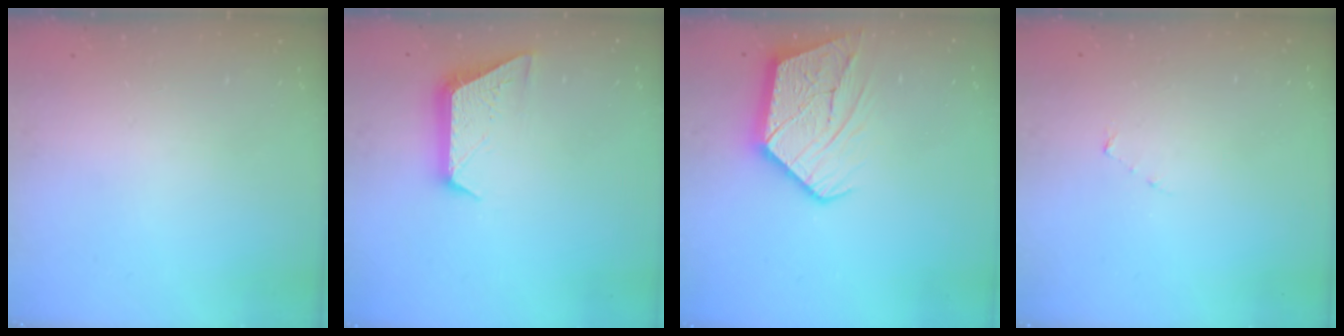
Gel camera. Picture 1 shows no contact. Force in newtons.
{"total": 9.7, "press": 9.6, "slide": 0.6}
{"total": 17.9, "press": 17.8, "slide": 1.6}
{"total": 2.7, "press": 2.7, "slide": 0.3}